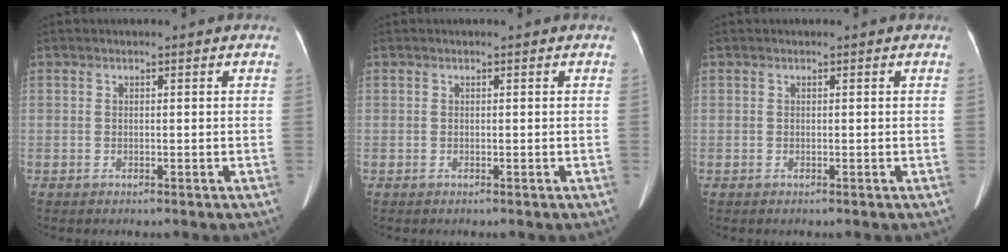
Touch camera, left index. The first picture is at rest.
{"total": 0.0}
{"total": 0.0}